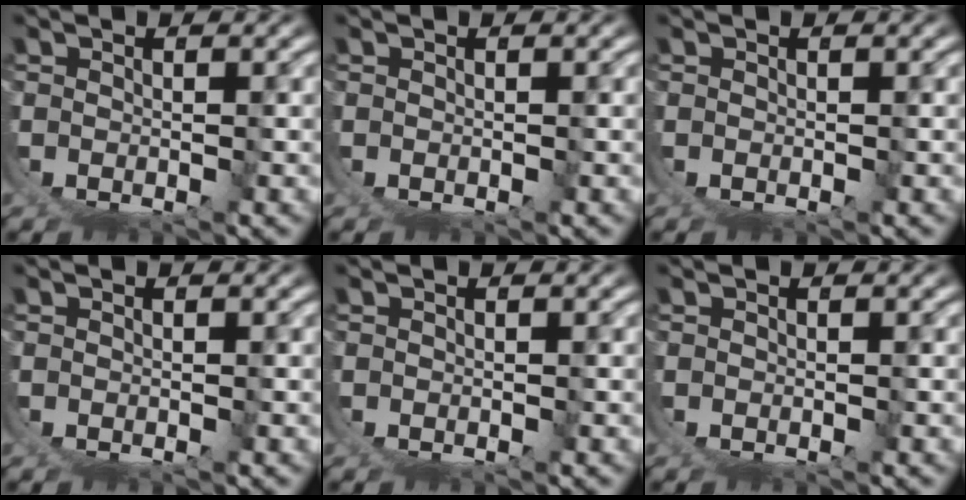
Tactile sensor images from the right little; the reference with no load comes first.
{"total": 0.0}
{"total": 0.0}
{"total": 0.0}
{"total": 0.0}
{"total": 0.0}